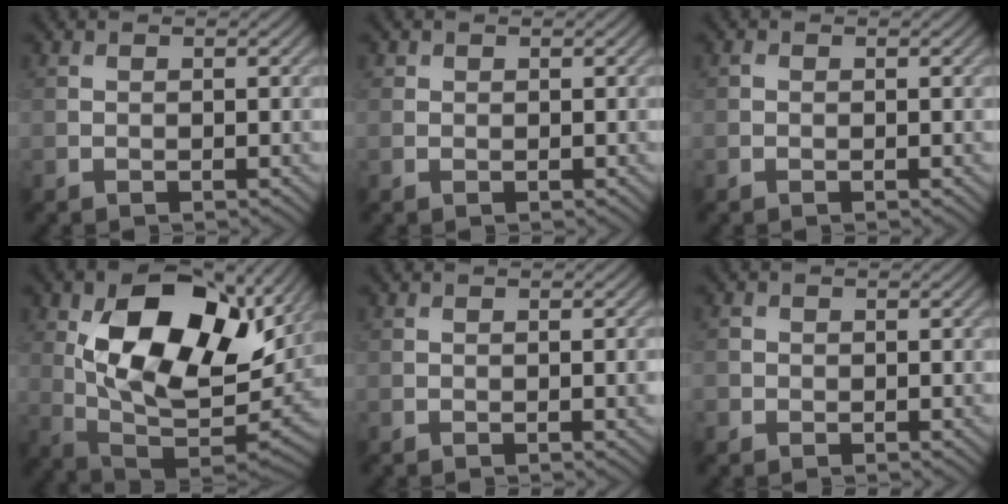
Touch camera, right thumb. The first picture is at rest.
{"total": 0.5, "force": [0.3, 0.4, 0.1], "torque": [0.001, -0.001, 0.005]}
{"total": 0.0}
{"total": 17.5, "force": [5.5, 9.5, 13.6], "torque": [-0.240, -0.011, 0.104]}
{"total": 1.1, "force": [-0.1, 0.2, 1.1], "torque": [-0.013, -0.003, -0.001]}
{"total": 1.0, "force": [-0.2, 1.0, 0.1], "torque": [0.001, -0.002, -0.009]}